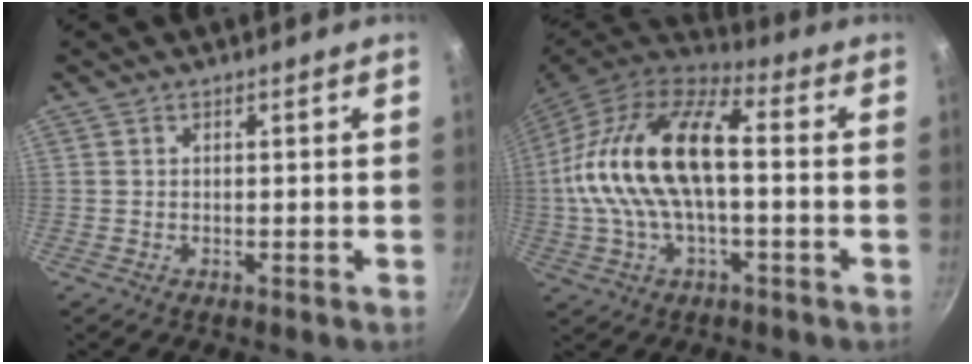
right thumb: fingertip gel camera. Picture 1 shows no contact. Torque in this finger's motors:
{"motor_torque": [-0.74, 2.12, 1.56, -1.20, 0.52]}